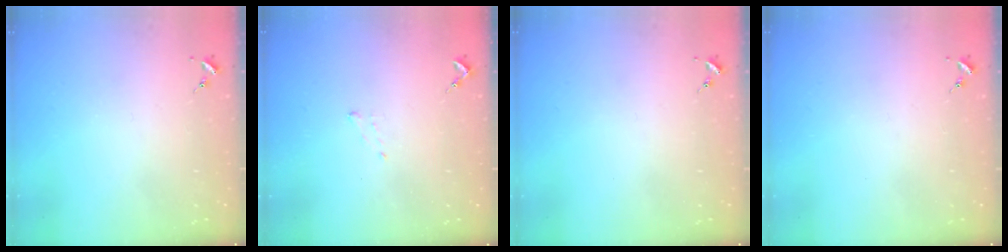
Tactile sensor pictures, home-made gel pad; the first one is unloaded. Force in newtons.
{"total": 4.1, "press": 4.1, "slide": 0.5}
{"total": 0.0}
{"total": 0.0}